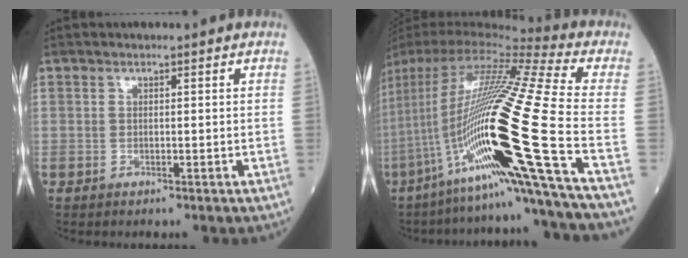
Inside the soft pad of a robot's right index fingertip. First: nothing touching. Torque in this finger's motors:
{"motor_torque": [1.55, -0.59, 1.06, 0.21]}